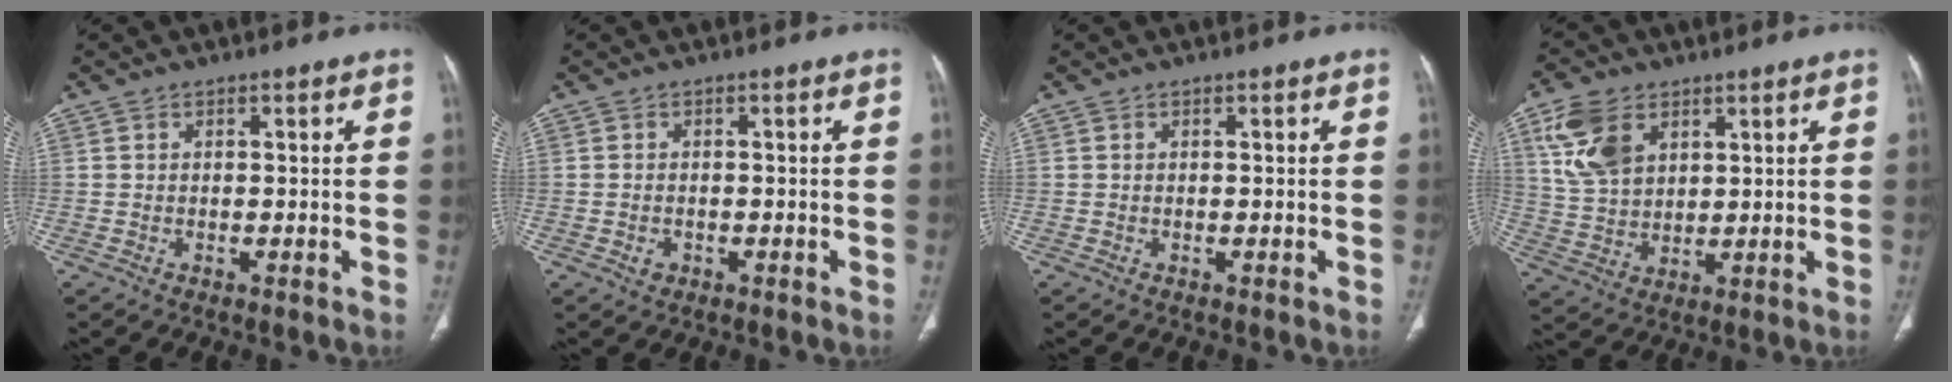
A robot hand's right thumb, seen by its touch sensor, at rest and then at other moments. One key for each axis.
{"total": 1.7, "fx": -0.6, "fy": 1.3, "fz": 0.8, "tx": -0.012, "ty": 0.007, "tz": -0.005}
{"total": 0.0}
{"total": 10.7, "fx": 4.9, "fy": 7.0, "fz": 6.5, "tx": -0.119, "ty": -0.011, "tz": 0.105}